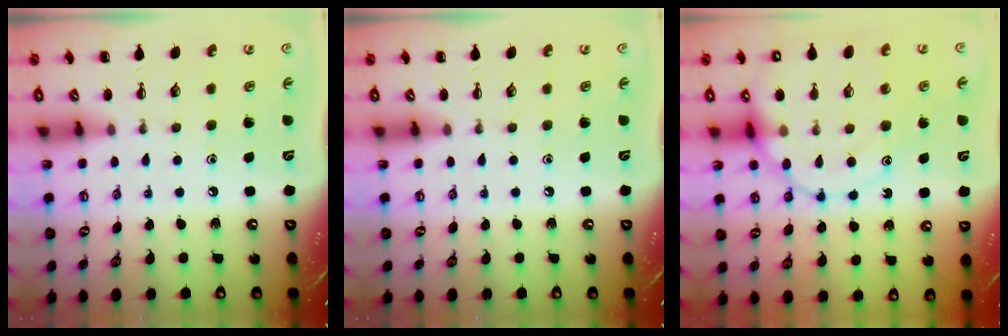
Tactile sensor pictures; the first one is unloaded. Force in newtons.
{"total": 0.0}
{"total": 16.6, "press": 16.4, "slide": 2.8}